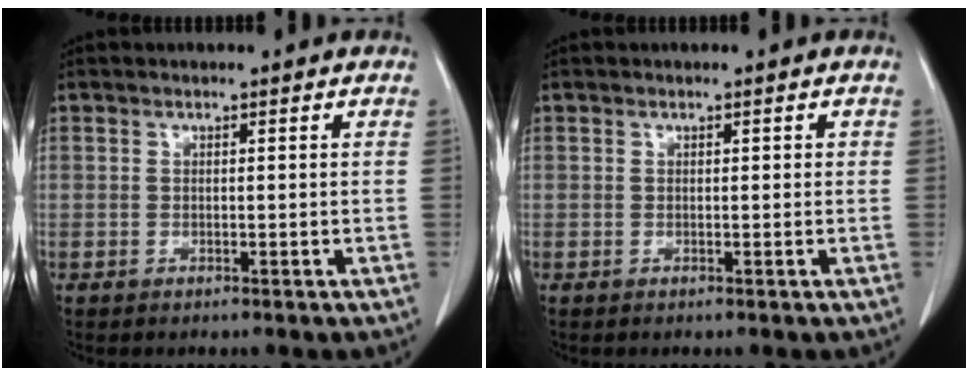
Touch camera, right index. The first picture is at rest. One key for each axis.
{"total": 0.7, "fx": 0.2, "fy": 0.4, "fz": 0.5, "tx": -0.002, "ty": 0.004, "tz": 0.003}